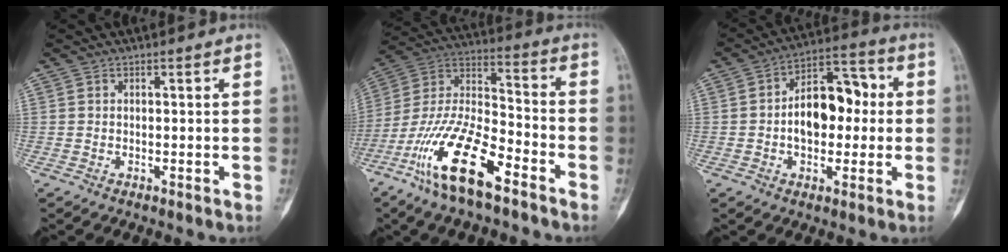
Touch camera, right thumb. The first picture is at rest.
{"total": 18.6, "force": [-10.8, 6.4, 13.7], "torque": [-0.272, 0.063, -0.207]}
{"total": 12.9, "force": [-0.2, 8.2, 10.0], "torque": [-0.118, 0.035, -0.008]}